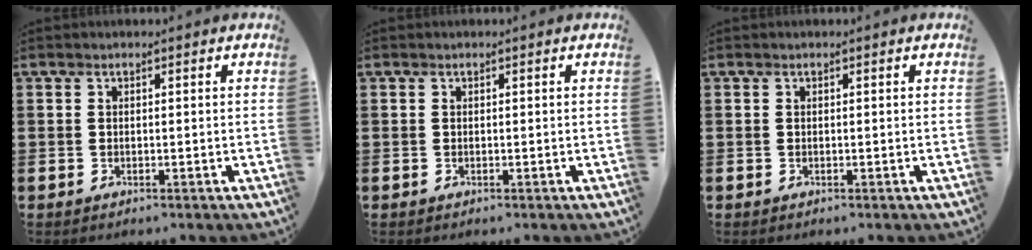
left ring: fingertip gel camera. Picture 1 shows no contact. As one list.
[{"total": 0.0}, {"total": 0.0}]